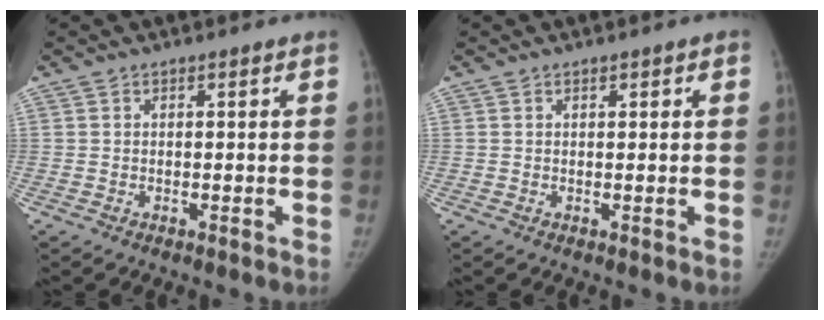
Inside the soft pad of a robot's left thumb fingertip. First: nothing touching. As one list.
[{"total": 1.2, "force": [0.5, 0.5, 1.0], "torque": [-0.009, 0.001, 0.007]}]